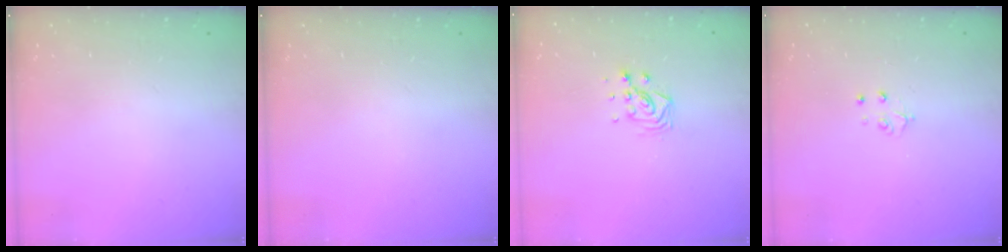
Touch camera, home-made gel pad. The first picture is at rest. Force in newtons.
{"total": 0.0}
{"total": 6.2, "press": 6.2, "slide": 1.0}
{"total": 3.3, "press": 3.3, "slide": 0.2}